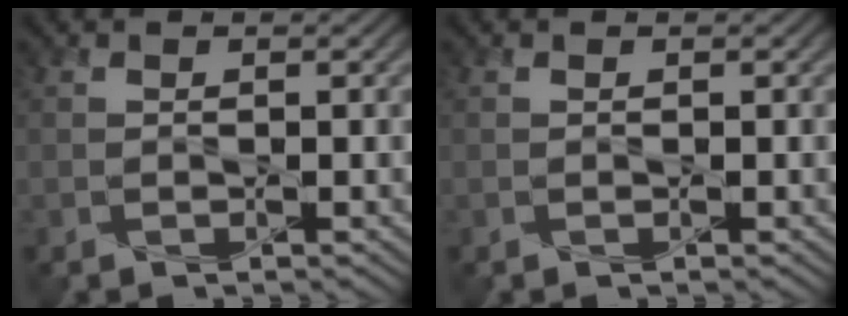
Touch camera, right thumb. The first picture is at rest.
{"total": 0.0}